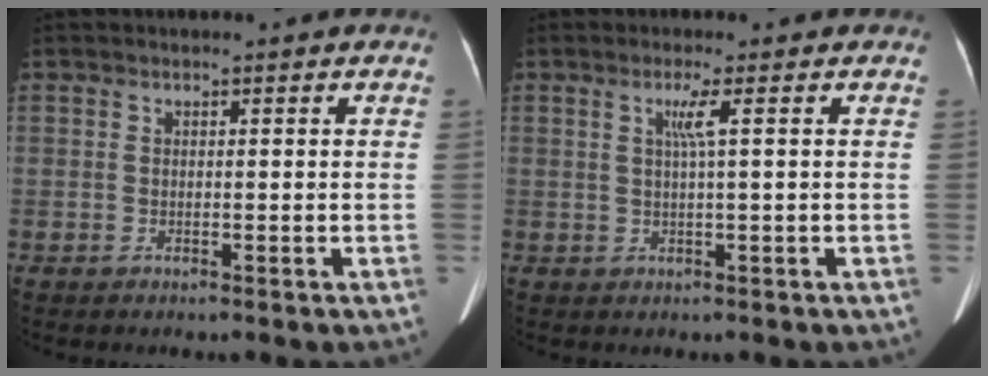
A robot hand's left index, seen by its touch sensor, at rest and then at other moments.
{"total": 2.6, "force": [0.8, -0.5, 2.4], "torque": [-0.051, 0.001, 0.017]}